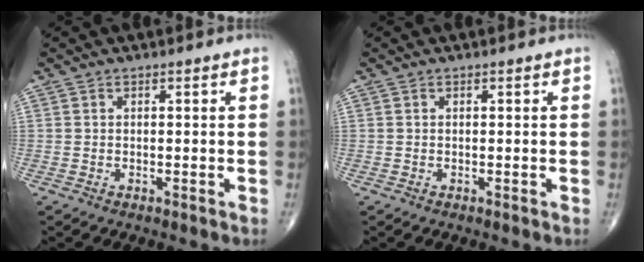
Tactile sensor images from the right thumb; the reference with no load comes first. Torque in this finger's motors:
{"motor_torque": [0.00, 0.01, 0.10, 0.10, 0.00]}